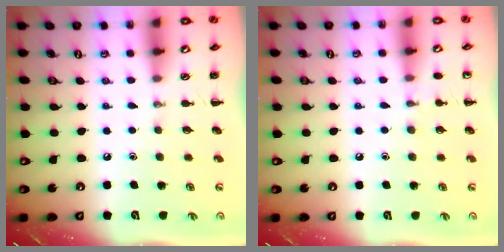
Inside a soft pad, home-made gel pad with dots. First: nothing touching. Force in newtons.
{"total": 5.2, "press": 5.1, "slide": 1.3}